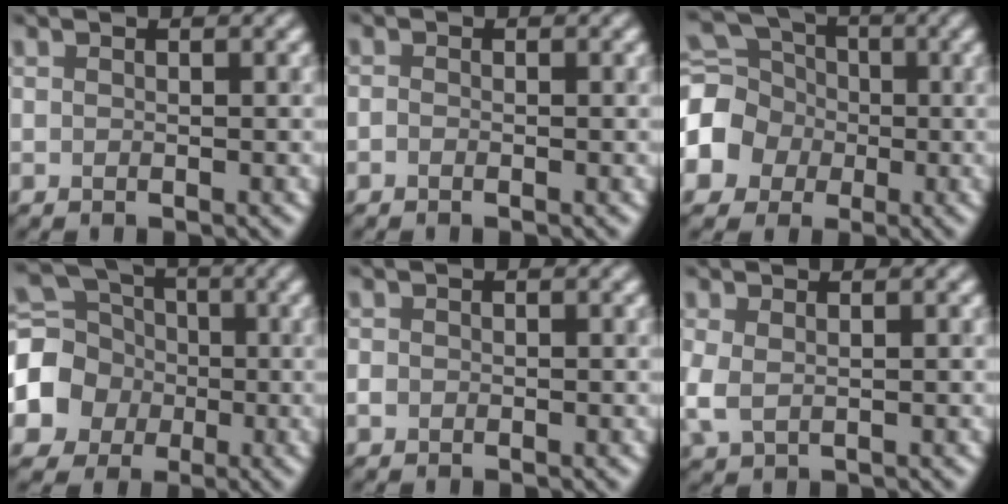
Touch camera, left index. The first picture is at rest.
{"total": 0.7, "force": [-0.6, 0.0, -0.3], "torque": [0.007, -0.002, -0.010]}
{"total": 6.6, "force": [-1.8, 5.9, 2.2], "torque": [-0.051, -0.005, -0.048]}
{"total": 5.7, "force": [-1.6, 5.3, 1.6], "torque": [-0.034, 0.000, -0.041]}
{"total": 0.6, "force": [-0.4, 0.4, -0.1], "torque": [0.004, 0.001, -0.006]}
{"total": 2.3, "force": [0.0, 1.4, 1.8], "torque": [-0.046, 0.001, 0.006]}